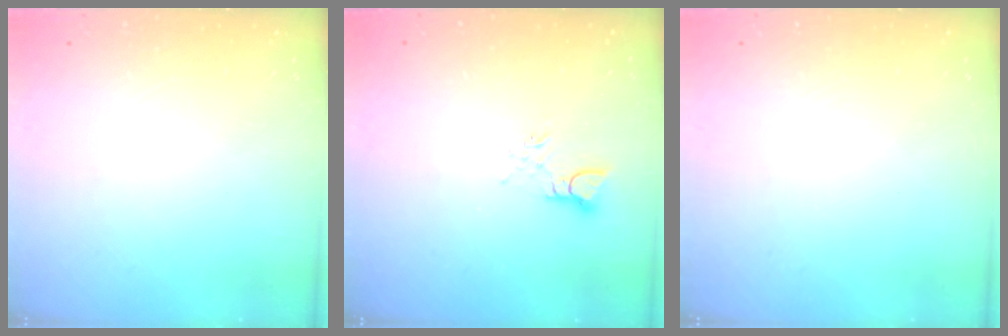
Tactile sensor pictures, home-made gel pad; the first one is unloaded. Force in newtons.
{"total": 2.8, "press": 2.8, "slide": 0.4}
{"total": 0.0}